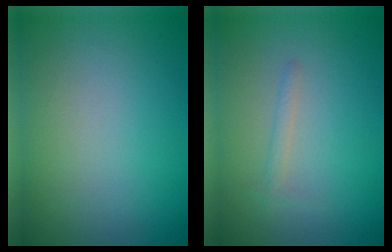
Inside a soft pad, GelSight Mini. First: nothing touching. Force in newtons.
{"total": 1.0, "press": 1.0, "slide": 0.0}